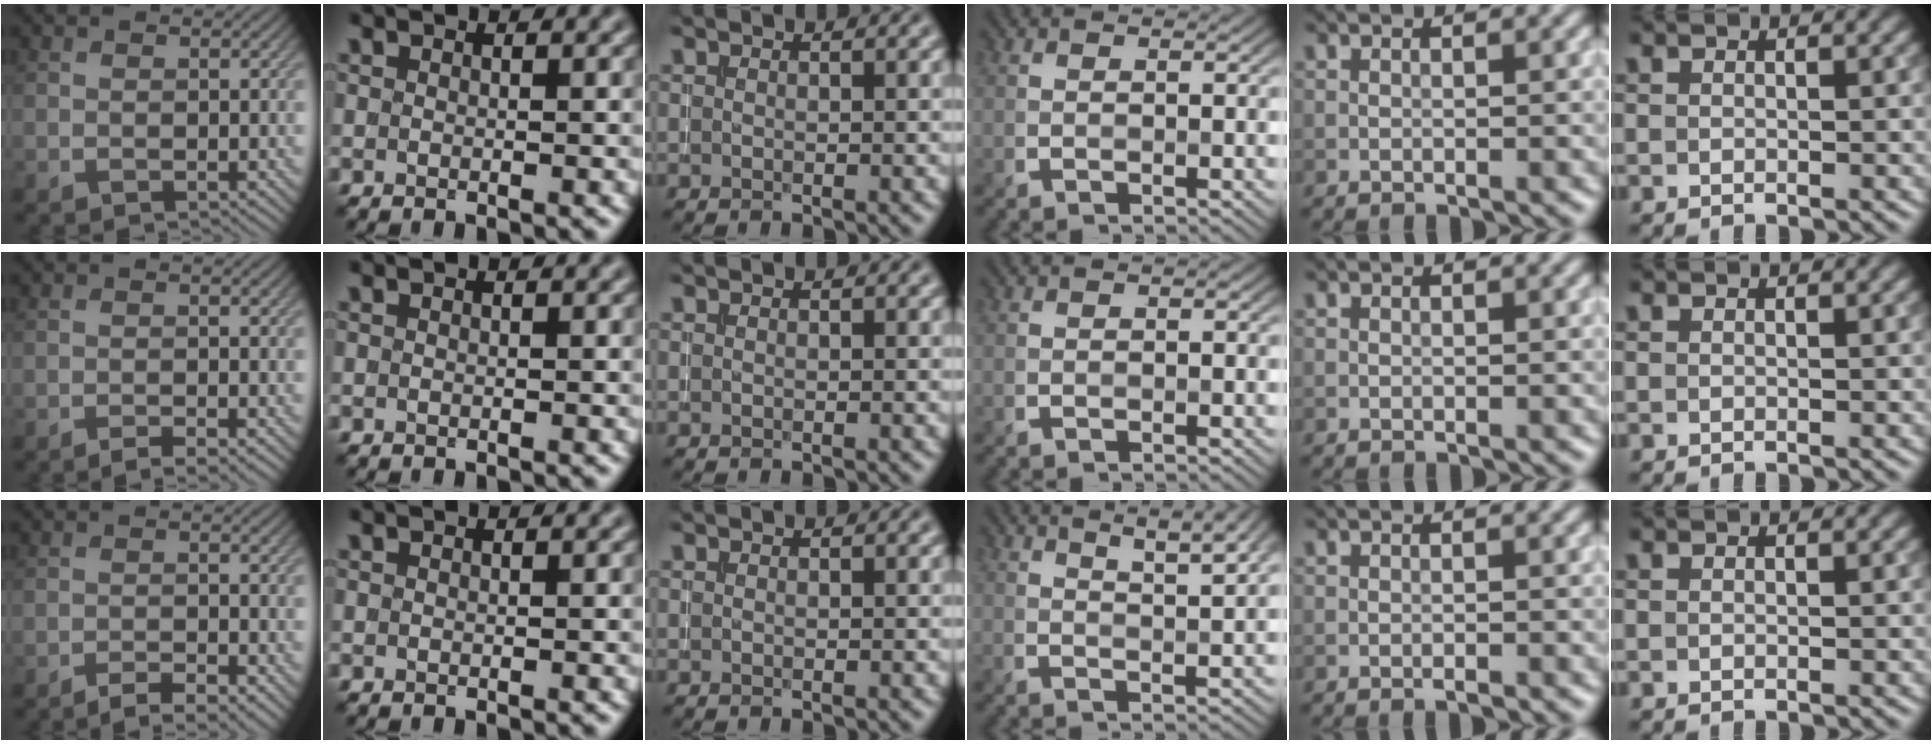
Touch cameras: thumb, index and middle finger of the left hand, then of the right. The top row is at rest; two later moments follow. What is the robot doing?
{"motion": "pour", "object": "almond"}